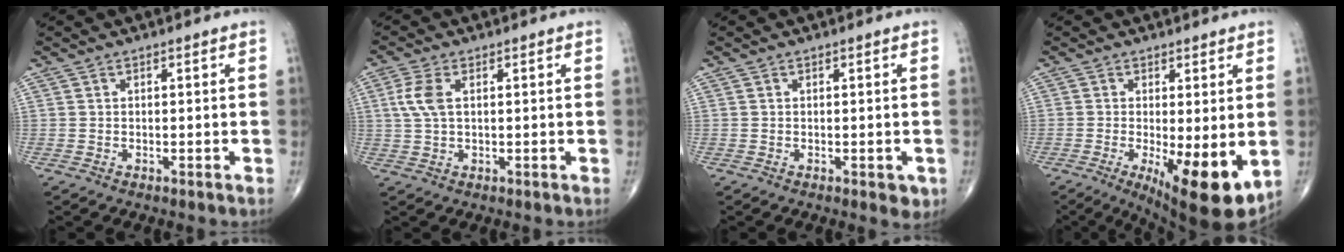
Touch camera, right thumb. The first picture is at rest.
{"total": 4.8, "force": [1.1, 2.5, 4.0], "torque": [-0.104, 0.010, 0.021]}
{"total": 2.2, "force": [-0.7, 1.1, 1.8], "torque": [-0.007, -0.001, -0.008]}
{"total": 12.3, "force": [-2.8, 3.7, 11.4], "torque": [-0.164, -0.028, -0.031]}